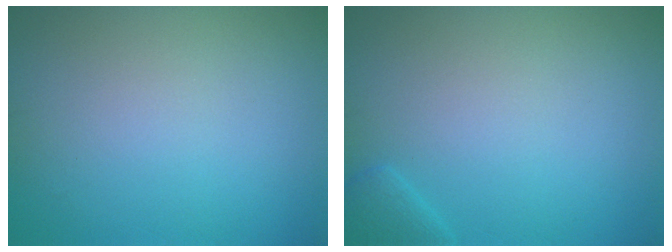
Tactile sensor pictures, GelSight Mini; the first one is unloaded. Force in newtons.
{"total": 1.3, "press": 1.3, "slide": 0.1}